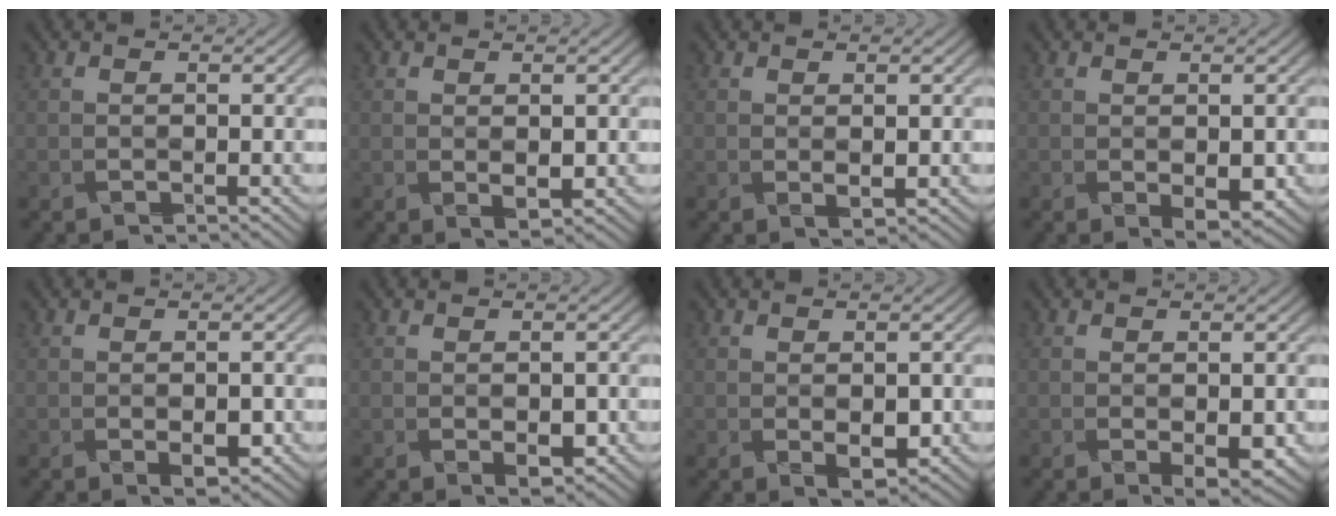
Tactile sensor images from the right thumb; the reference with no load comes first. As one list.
[{"total": 1.6, "force": [0.3, 0.7, 1.5], "torque": [-0.029, -0.005, 0.015]}, {"total": 1.1, "force": [0.3, 0.3, 1.0], "torque": [-0.021, -0.005, 0.014]}, {"total": 2.8, "force": [-0.4, 1.3, 2.4], "torque": [-0.043, -0.007, 0.005]}, {"total": 2.5, "force": [-0.7, 1.1, 2.1], "torque": [-0.038, -0.004, -0.002]}, {"total": 2.3, "force": [-0.5, 1.2, 1.9], "torque": [-0.034, -0.006, 0.002]}, {"total": 2.9, "force": [-0.3, 1.5, 2.5], "torque": [-0.046, -0.008, 0.006]}, {"total": 3.0, "force": [-0.5, 1.3, 2.6], "torque": [-0.045, -0.006, 0.004]}]